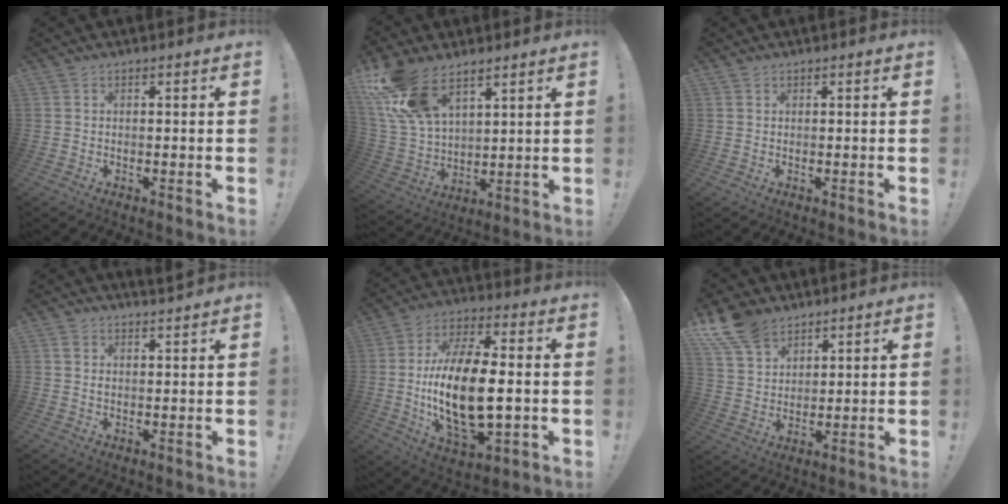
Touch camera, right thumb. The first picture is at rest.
{"total": 16.1, "force": [10.4, 8.2, 9.1], "torque": [-0.191, -0.057, 0.198]}
{"total": 0.5, "force": [0.4, 0.4, 0.0], "torque": [-0.001, 0.000, 0.008]}
{"total": 2.3, "force": [2.1, 0.5, 0.6], "torque": [-0.001, -0.016, 0.037]}
{"total": 21.9, "force": [-1.7, 10.6, 19.1], "torque": [-0.379, 0.005, -0.027]}
{"total": 11.5, "force": [8.5, 6.6, 4.0], "torque": [-0.088, -0.048, 0.168]}